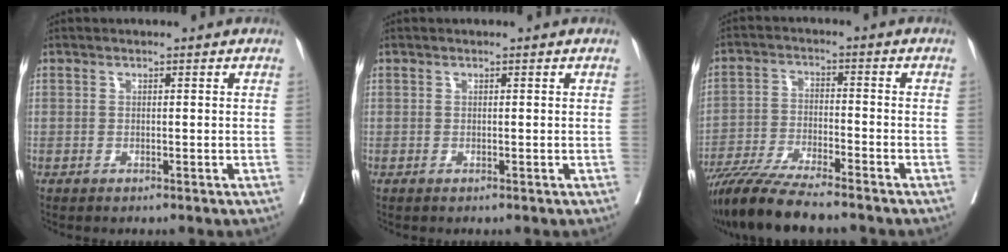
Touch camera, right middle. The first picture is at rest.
{"total": 0.0}
{"total": 11.8, "force": [-10.1, 0.7, 5.9], "torque": [-0.100, -0.027, -0.174]}